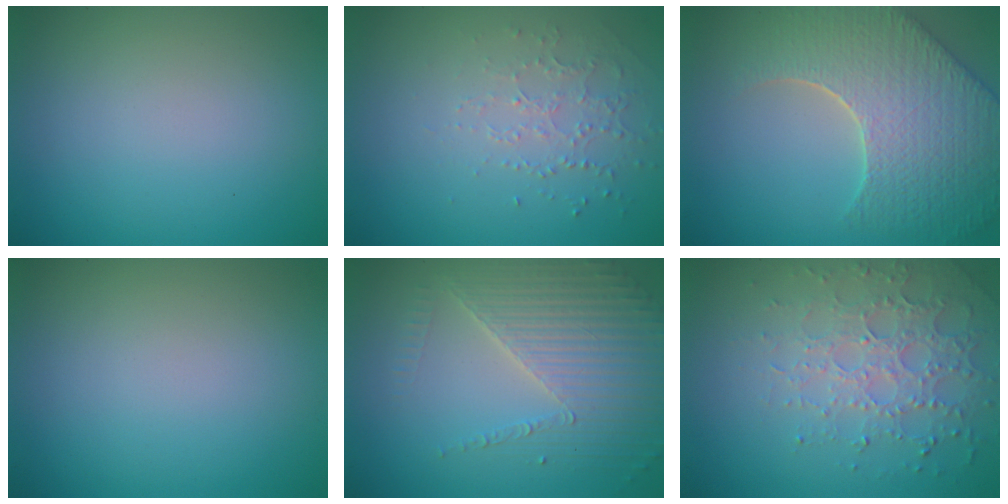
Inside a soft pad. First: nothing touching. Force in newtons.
{"total": 1.3, "press": 1.0, "slide": 0.8}
{"total": 9.1, "press": 6.4, "slide": 6.4}
{"total": 0.0}
{"total": 4.7, "press": 4.0, "slide": 2.5}
{"total": 4.4, "press": 3.6, "slide": 2.6}